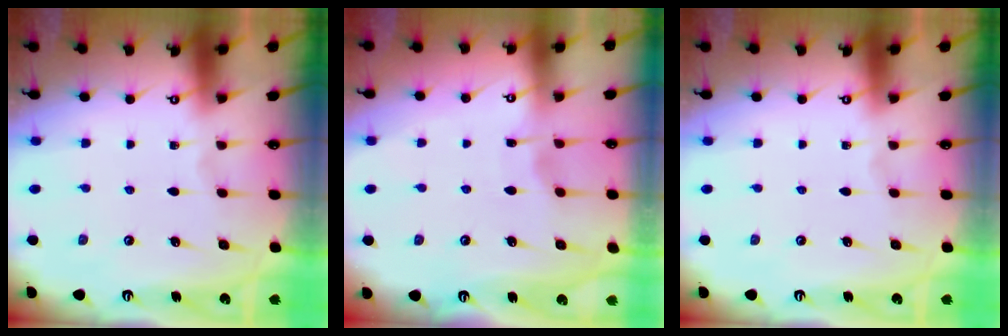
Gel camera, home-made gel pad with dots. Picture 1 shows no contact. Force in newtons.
{"total": 2.6, "press": 2.6, "slide": 0.3}
{"total": 0.0}